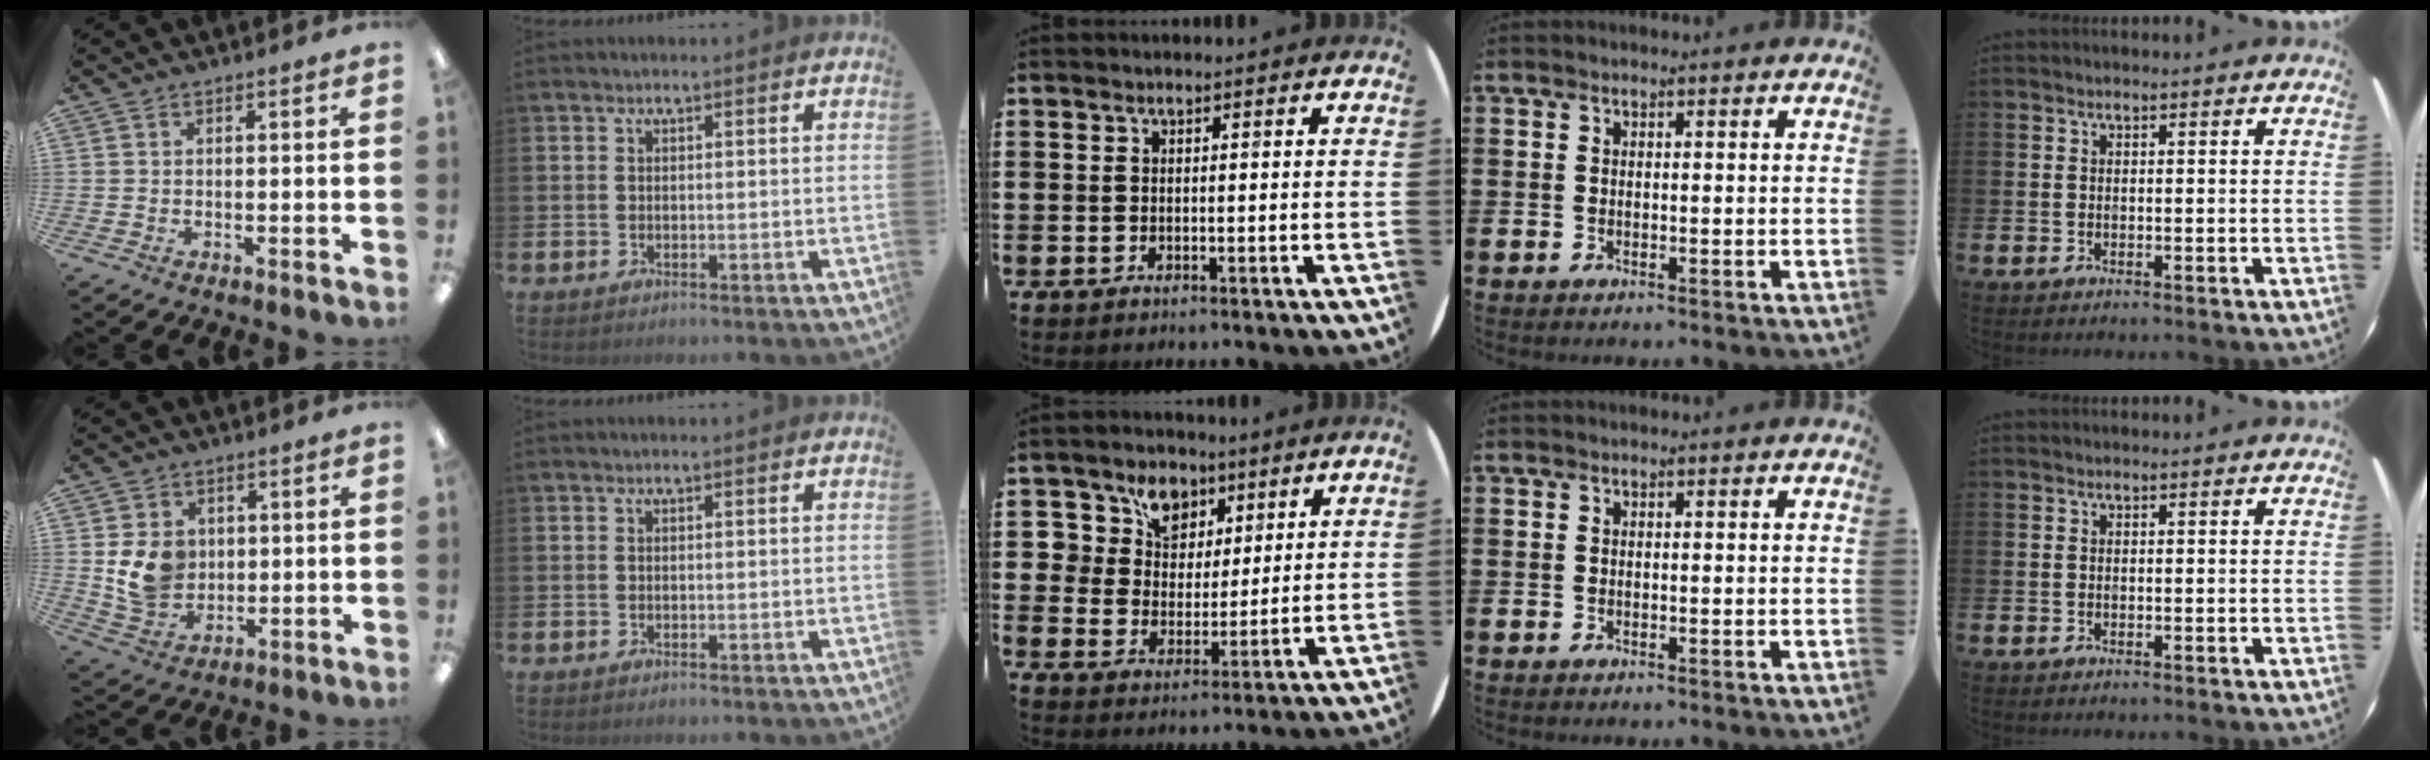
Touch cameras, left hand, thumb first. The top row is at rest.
{"thumb": {"total": 9.3, "force": [1.6, 7.9, 4.6], "torque": [-0.081, 0.003, 0.035]}, "middle": {"total": 7.6, "force": [5.0, 5.6, 1.4], "torque": [-0.043, -0.007, 0.089]}}